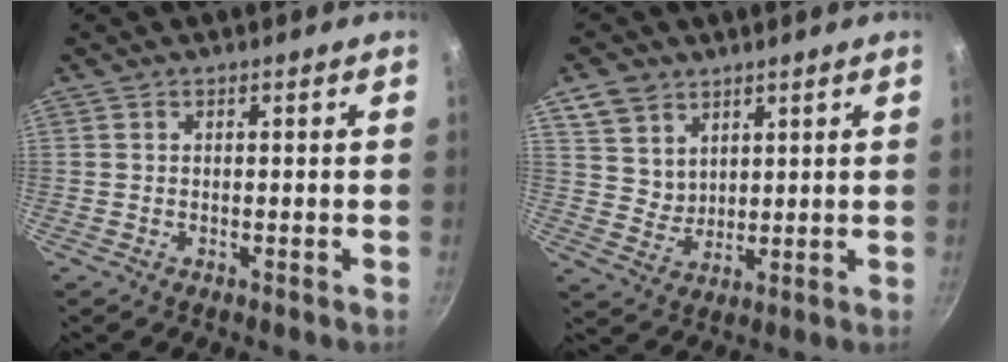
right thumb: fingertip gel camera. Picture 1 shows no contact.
{"total": 7.1, "force": [4.3, 5.1, 2.3], "torque": [-0.021, -0.013, 0.091]}